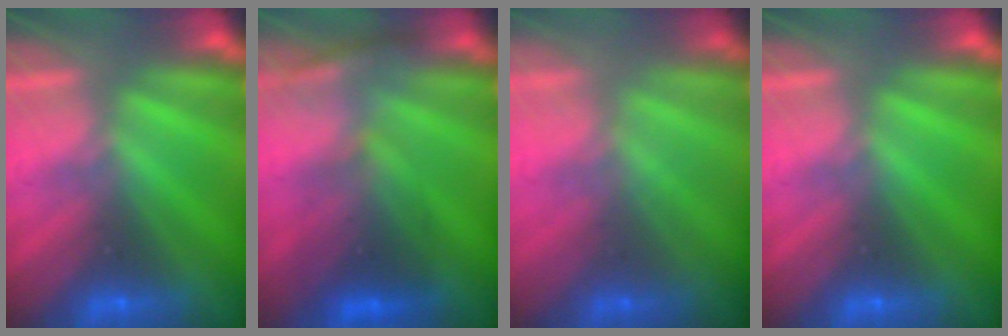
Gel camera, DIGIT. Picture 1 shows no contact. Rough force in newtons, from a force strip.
{"total": 2.7}
{"total": 1.4}
{"total": 0.0}